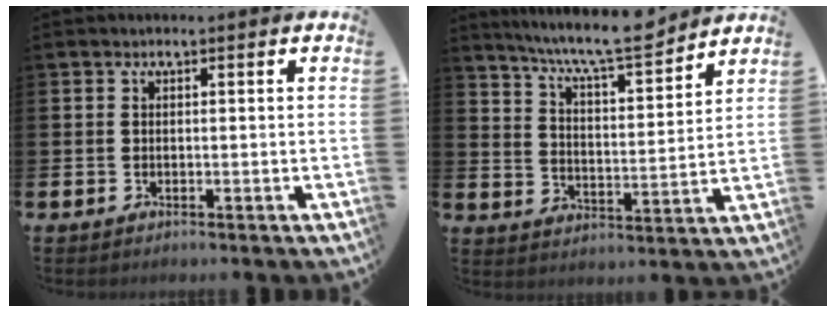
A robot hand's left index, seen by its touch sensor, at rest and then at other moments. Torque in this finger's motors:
{"motor_torque": [0.97, -1.17, 0.57, 0.21]}